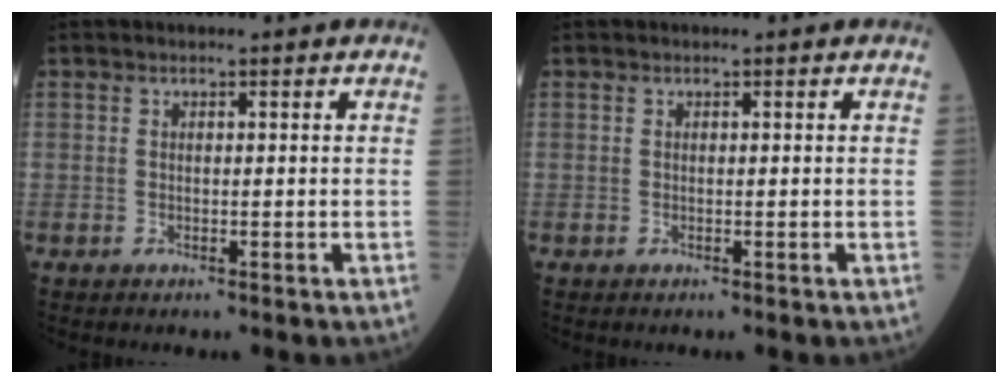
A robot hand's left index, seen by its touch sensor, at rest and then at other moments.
{"total": 0.0}